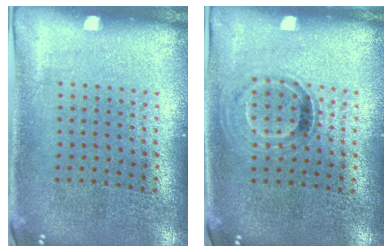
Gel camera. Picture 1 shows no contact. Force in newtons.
{"total": 1.0, "press": 0.8, "slide": 0.6}